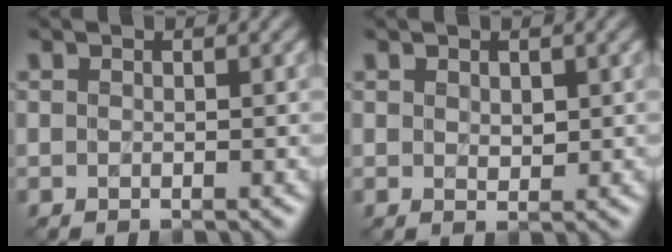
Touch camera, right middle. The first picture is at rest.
{"total": 0.8, "force": [0.3, 0.5, 0.6], "torque": [-0.011, -0.005, 0.012]}